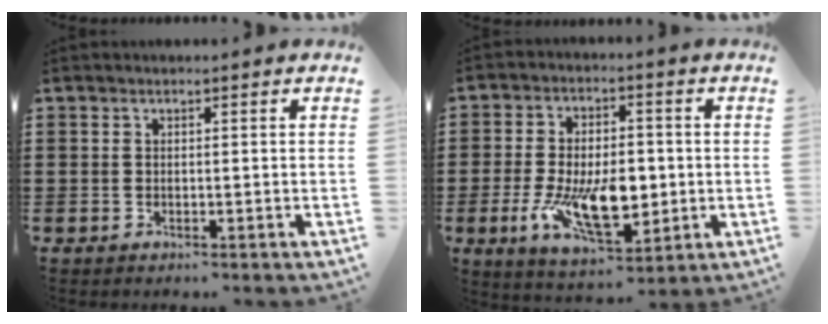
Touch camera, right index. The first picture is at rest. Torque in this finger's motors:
{"motor_torque": [1.93, 0.21, 0.48, 0.13]}